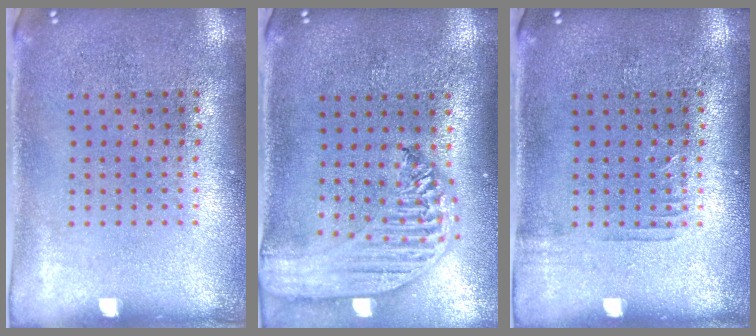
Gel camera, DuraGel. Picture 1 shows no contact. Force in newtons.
{"total": 2.7, "press": 2.2, "slide": 1.5}
{"total": 0.7, "press": 0.6, "slide": 0.2}